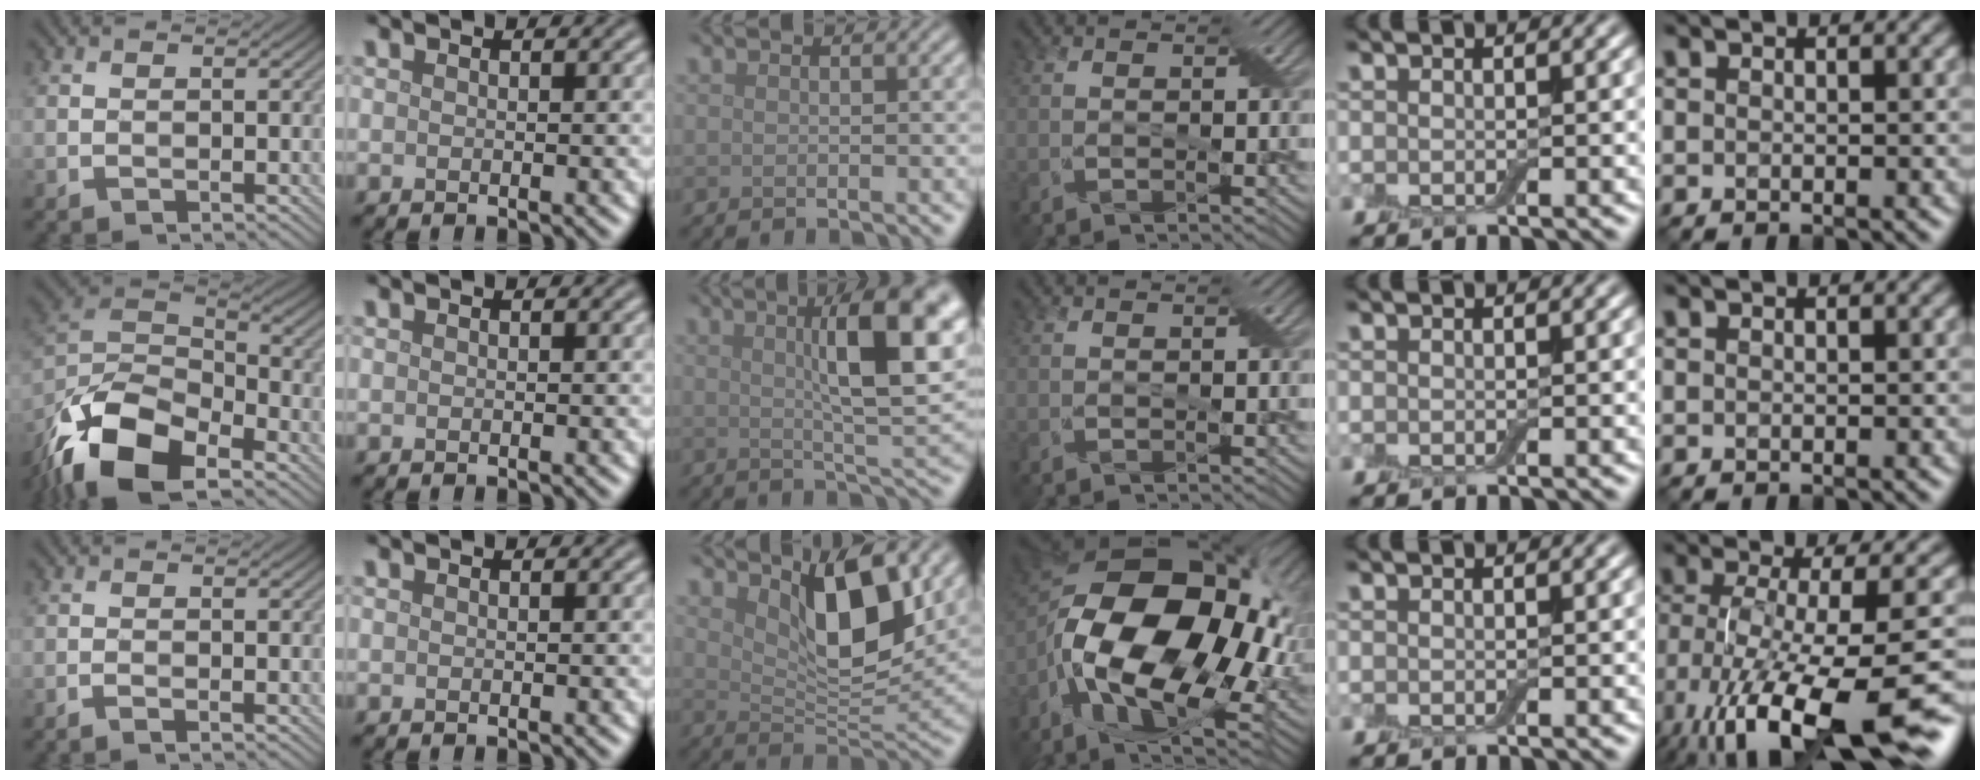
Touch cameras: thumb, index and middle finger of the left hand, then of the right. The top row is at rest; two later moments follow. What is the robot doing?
{"motion": "open", "object": "airpods case & airpods"}